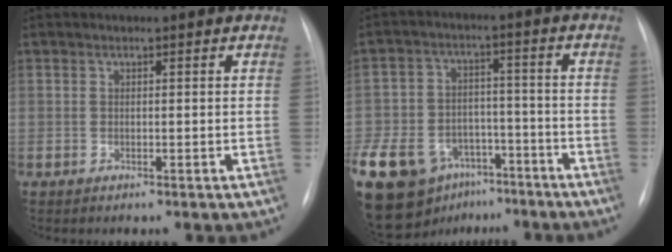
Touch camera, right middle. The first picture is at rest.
{"total": 24.7, "force": [-14.1, 16.2, 12.1], "torque": [-0.349, -0.002, -0.225]}